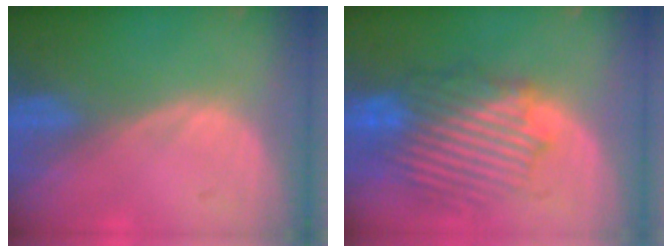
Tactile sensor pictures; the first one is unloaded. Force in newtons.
{"total": 9.6, "press": 9.4, "slide": 2.2}